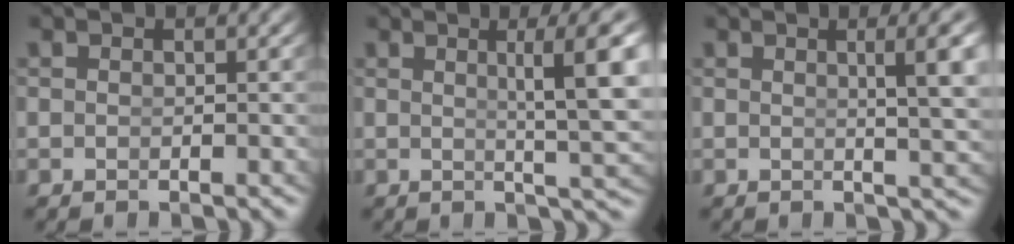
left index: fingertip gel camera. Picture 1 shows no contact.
{"total": 6.2, "force": [1.3, 0.7, 6.1], "torque": [-0.072, 0.002, 0.022]}
{"total": 4.6, "force": [1.2, 0.3, 4.4], "torque": [-0.054, -0.002, 0.023]}